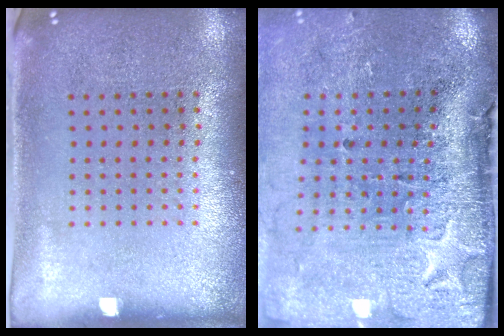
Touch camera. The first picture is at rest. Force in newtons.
{"total": 4.8, "press": 3.8, "slide": 3.0}